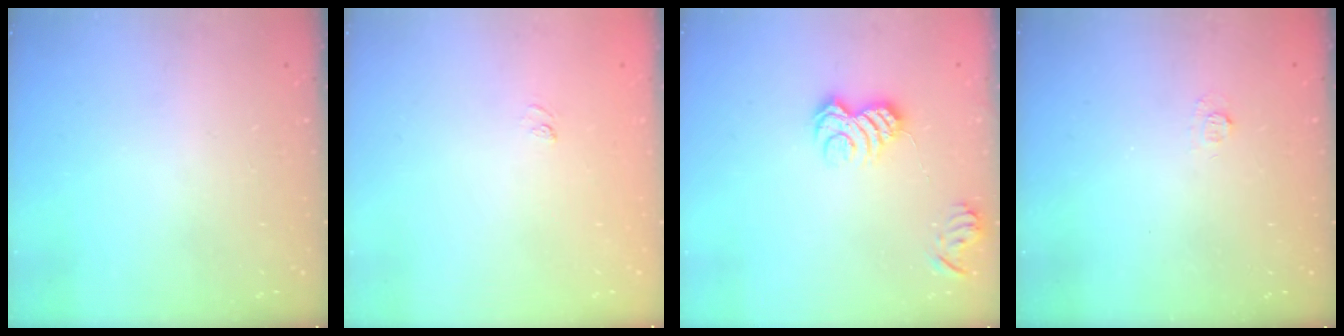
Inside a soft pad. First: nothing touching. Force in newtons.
{"total": 5.0, "press": 4.9, "slide": 1.1}
{"total": 7.5, "press": 7.5, "slide": 0.6}
{"total": 2.7, "press": 2.5, "slide": 0.9}